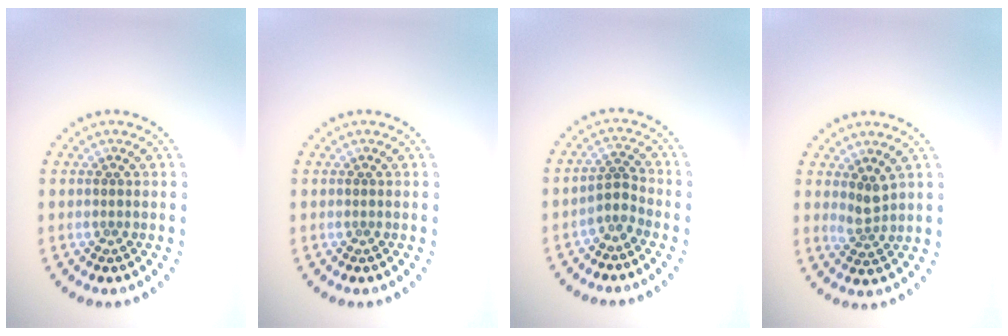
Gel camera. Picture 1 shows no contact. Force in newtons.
{"total": 0.0}
{"total": 1.8, "press": 1.1, "slide": 1.4}
{"total": 1.7, "press": 1.3, "slide": 1.1}